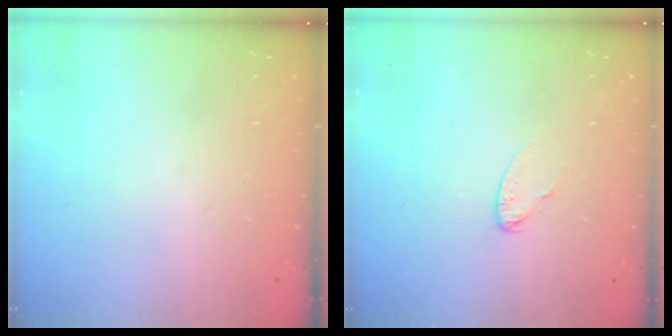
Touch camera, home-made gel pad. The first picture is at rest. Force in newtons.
{"total": 3.3, "press": 3.3, "slide": 0.2}